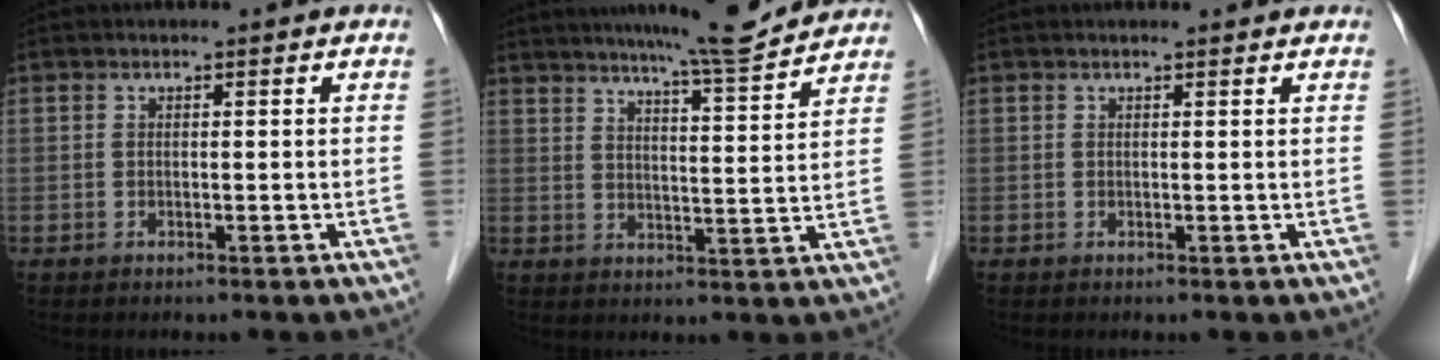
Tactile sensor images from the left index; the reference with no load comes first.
{"total": 11.4, "force": [10.5, -0.4, 4.4], "torque": [-0.070, -0.002, 0.144]}
{"total": 2.2, "force": [2.1, 0.3, 0.6], "torque": [-0.012, 0.014, 0.022]}